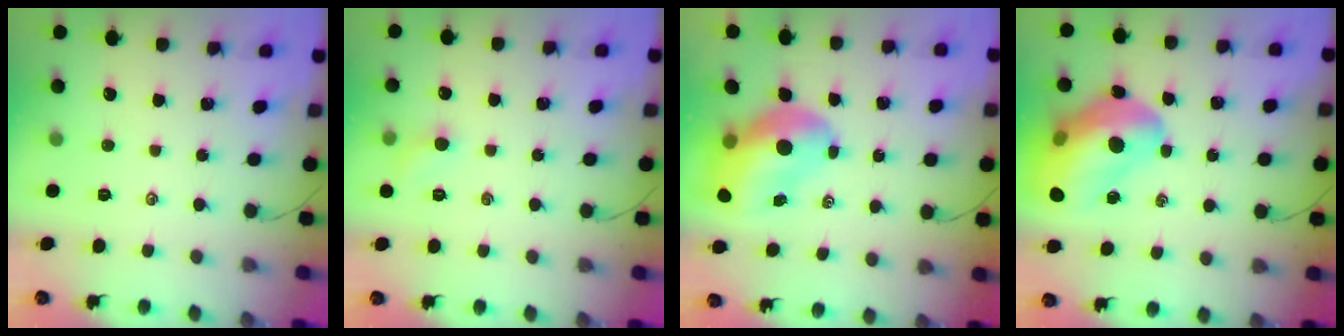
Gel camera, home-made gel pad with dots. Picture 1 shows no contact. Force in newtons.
{"total": 5.2, "press": 5.0, "slide": 1.7}
{"total": 13.8, "press": 13.3, "slide": 3.7}
{"total": 22.6, "press": 22.0, "slide": 5.3}